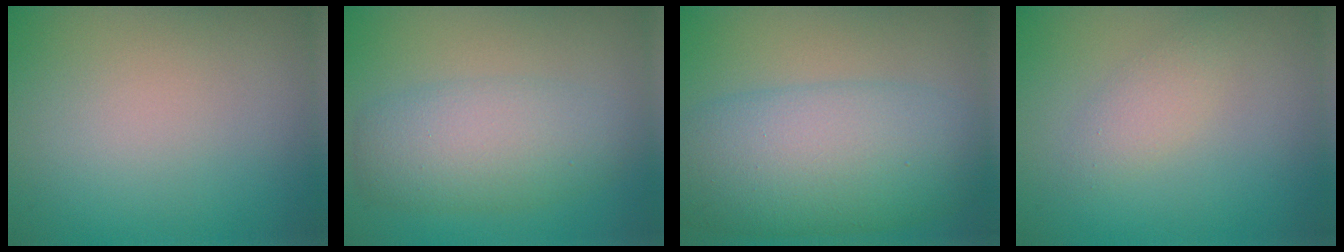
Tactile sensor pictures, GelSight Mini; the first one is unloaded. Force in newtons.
{"total": 5.0, "press": 5.0, "slide": 0.3}
{"total": 9.1, "press": 9.1, "slide": 0.2}
{"total": 1.6, "press": 1.6, "slide": 0.1}